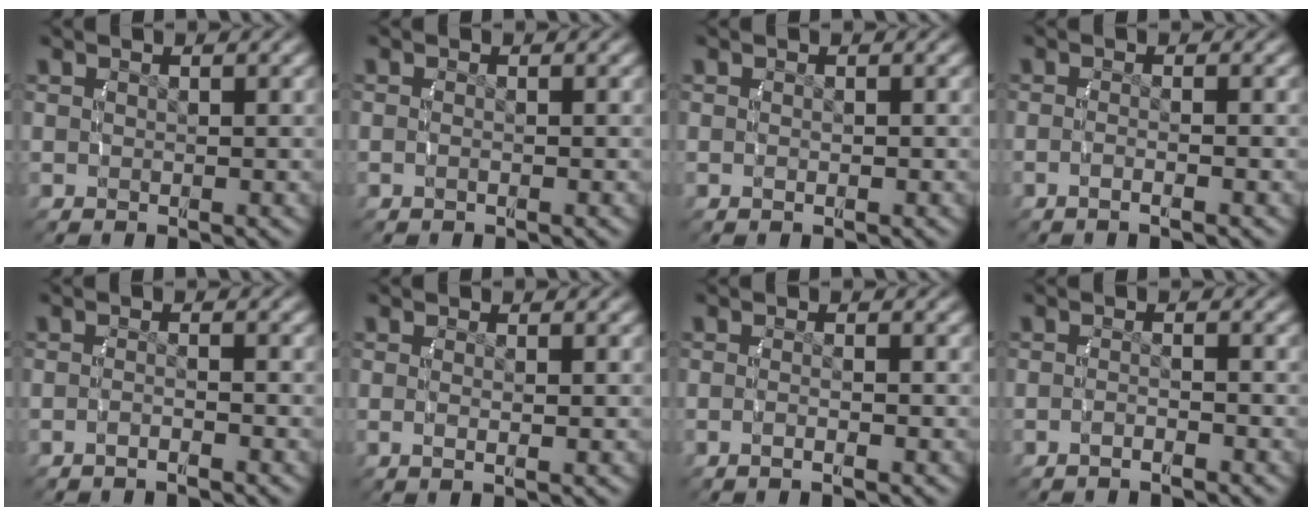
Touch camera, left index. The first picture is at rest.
{"total": 0.7, "force": [-0.5, 0.2, 0.5], "torque": [-0.017, -0.002, -0.009]}
{"total": 0.7, "force": [-0.3, 0.4, 0.5], "torque": [-0.012, -0.004, -0.004]}
{"total": 1.7, "force": [-1.2, -0.2, 1.2], "torque": [-0.030, -0.005, -0.020]}
{"total": 1.7, "force": [-1.6, 0.1, 0.7], "torque": [-0.018, -0.001, -0.028]}
{"total": 1.2, "force": [-0.3, 0.0, 1.2], "torque": [-0.033, -0.012, 0.003]}
{"total": 1.5, "force": [-1.1, 0.0, 1.0], "torque": [-0.025, -0.003, -0.019]}
{"total": 1.7, "force": [-1.6, 0.1, 0.7], "torque": [-0.017, -0.001, -0.029]}